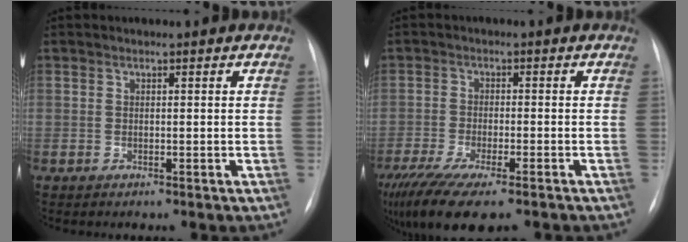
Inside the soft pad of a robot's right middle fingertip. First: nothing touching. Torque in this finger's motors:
{"motor_torque": [1.15, -0.98, 0.33, 0.10]}